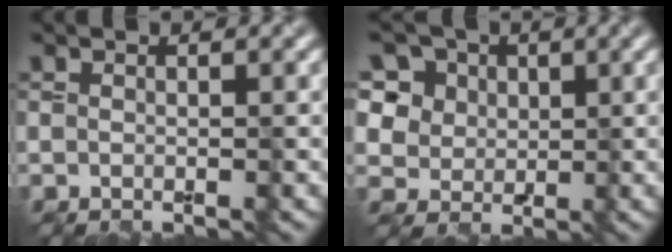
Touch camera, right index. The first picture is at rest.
{"total": 12.1, "force": [6.2, 8.9, 5.4], "torque": [-0.138, 0.029, 0.094]}